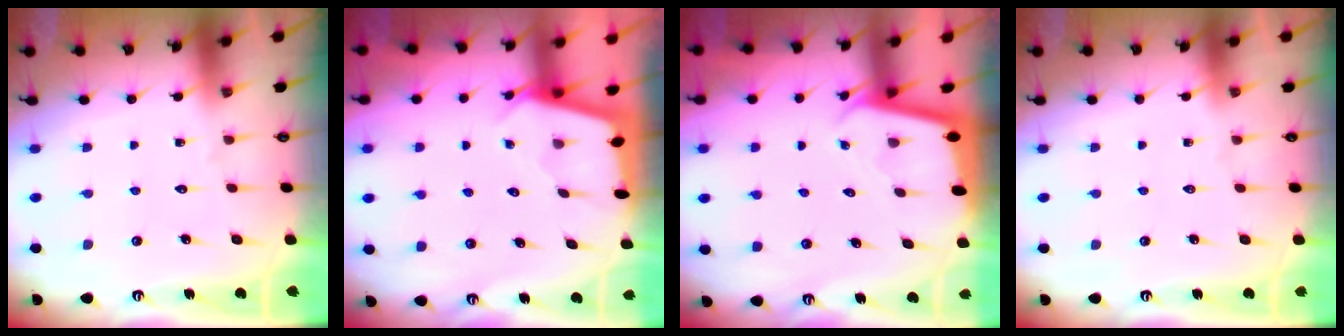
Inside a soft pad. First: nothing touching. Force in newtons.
{"total": 2.4, "press": 2.4, "slide": 0.3}
{"total": 1.9, "press": 1.9, "slide": 0.2}
{"total": 0.0}